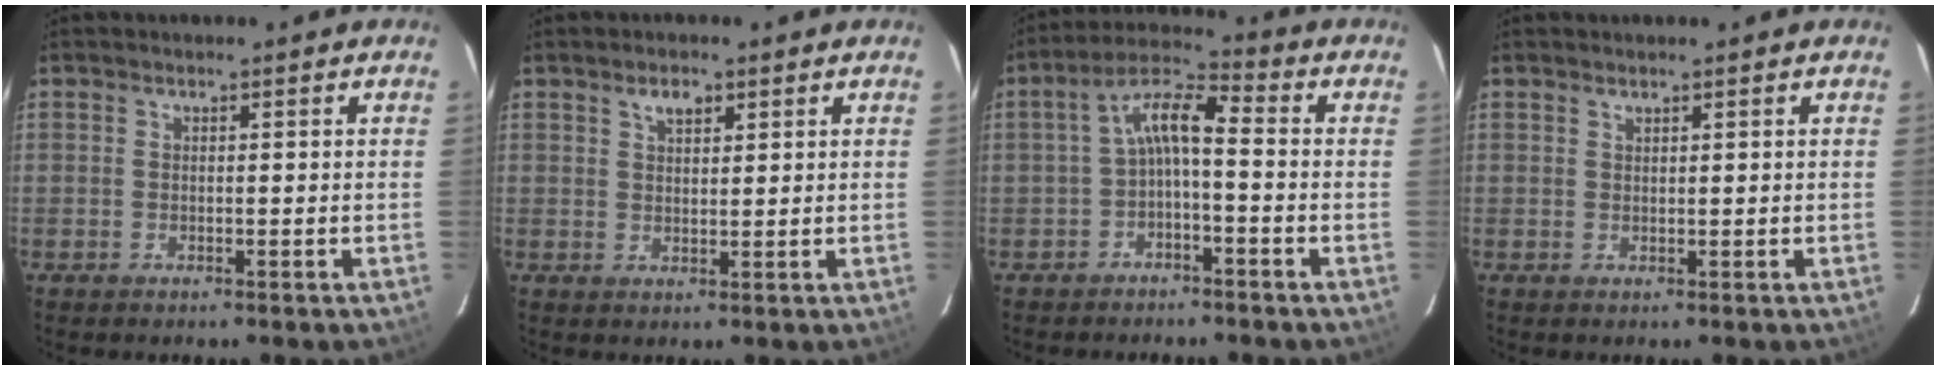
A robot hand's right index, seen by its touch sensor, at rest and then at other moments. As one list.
[{"total": 3.1, "force": [1.9, 1.6, 1.9], "torque": [-0.029, 0.009, 0.033]}, {"total": 6.4, "force": [-1.6, 2.0, 5.9], "torque": [-0.127, 0.024, -0.031]}, {"total": 0.7, "force": [0.6, 0.2, 0.2], "torque": [-0.002, 0.003, 0.013]}]